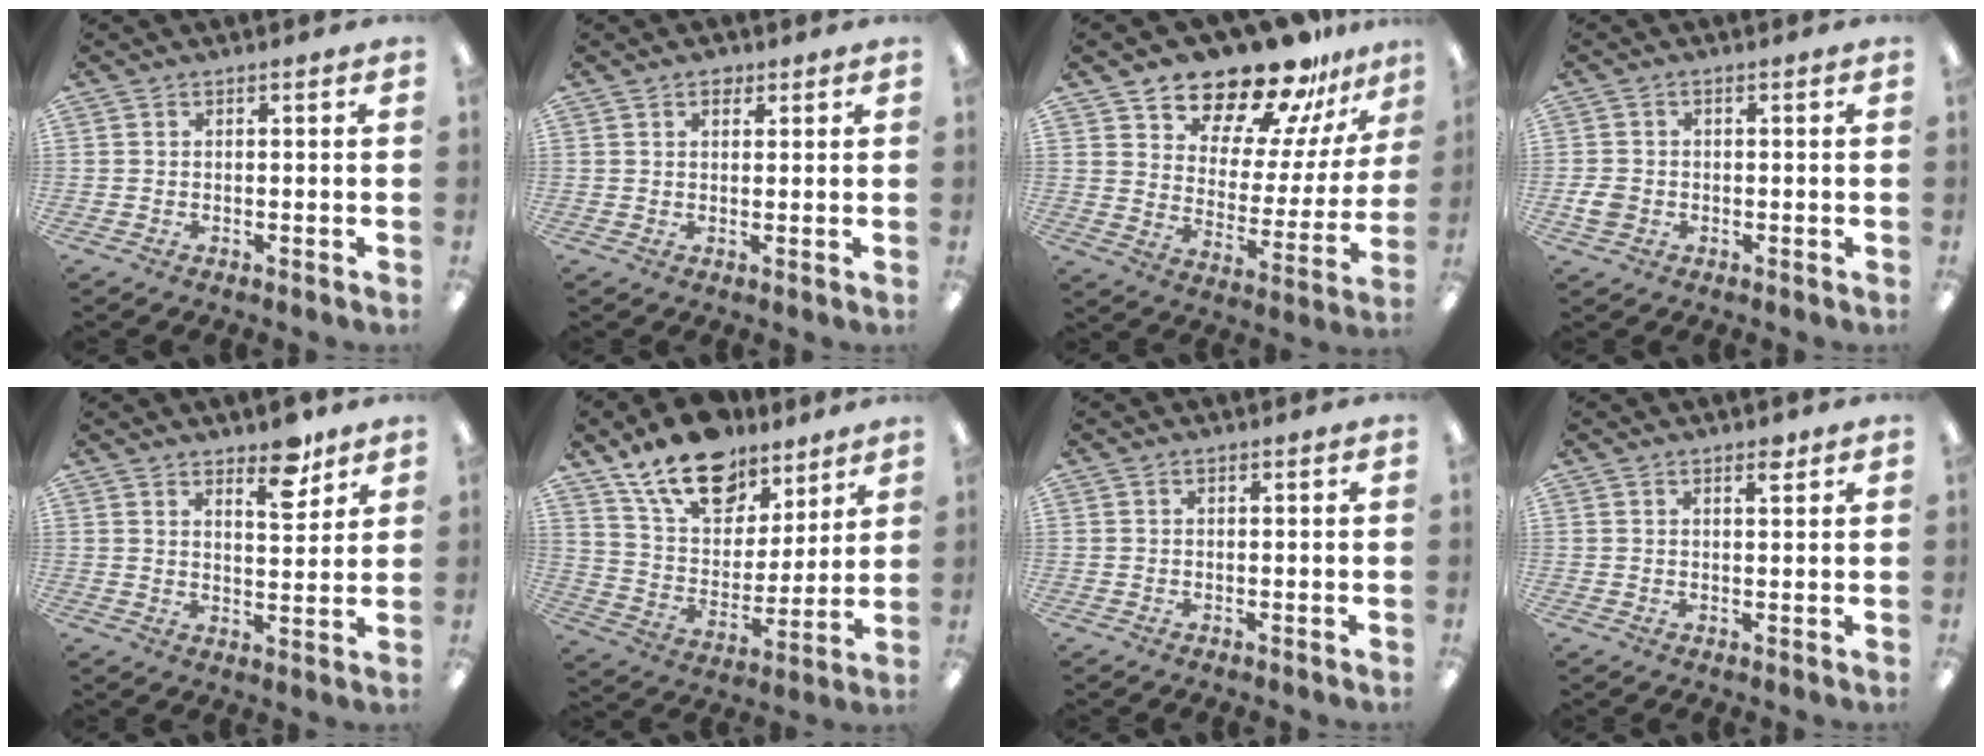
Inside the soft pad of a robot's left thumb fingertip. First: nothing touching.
{"total": 2.4, "force": [1.6, 1.4, 1.2], "torque": [-0.010, -0.002, 0.025]}
{"total": 19.5, "force": [17.3, 6.7, 6.0], "torque": [-0.098, -0.143, 0.303]}
{"total": 3.4, "force": [-0.7, 2.8, 1.8], "torque": [-0.027, 0.002, -0.015]}
{"total": 8.7, "force": [6.3, 3.5, 5.0], "torque": [-0.050, -0.039, 0.102]}
{"total": 18.3, "force": [13.5, 9.7, 7.7], "torque": [-0.148, -0.079, 0.245]}
{"total": 0.0}
{"total": 2.2, "force": [1.8, 0.6, 1.2], "torque": [-0.011, -0.007, 0.028]}